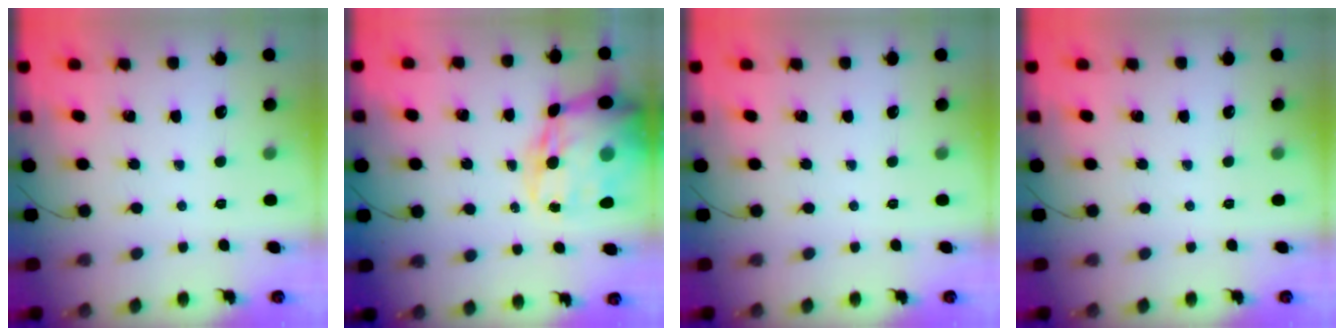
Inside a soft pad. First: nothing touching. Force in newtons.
{"total": 24.5, "press": 23.8, "slide": 5.8}
{"total": 0.0}
{"total": 0.0}